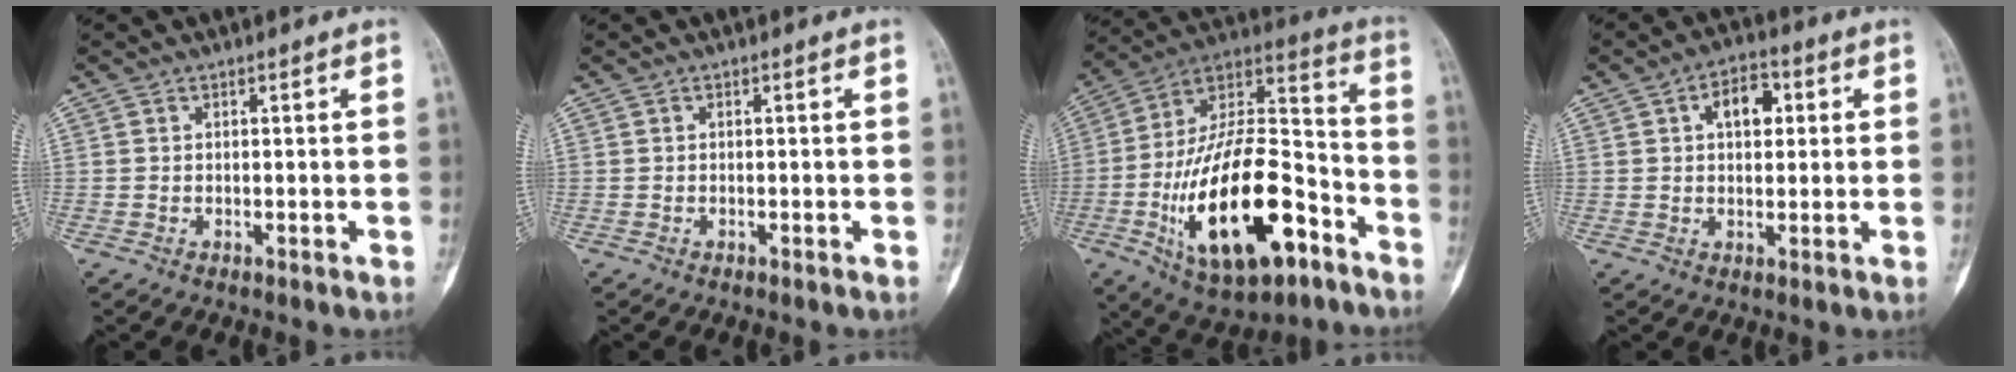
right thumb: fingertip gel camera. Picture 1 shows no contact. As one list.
[{"total": 0.0}, {"total": 27.7, "force": [-10.8, 12.3, 22.4], "torque": [-0.421, 0.056, -0.170]}, {"total": 6.9, "force": [1.9, 4.2, 5.1], "torque": [-0.062, 0.008, 0.024]}]